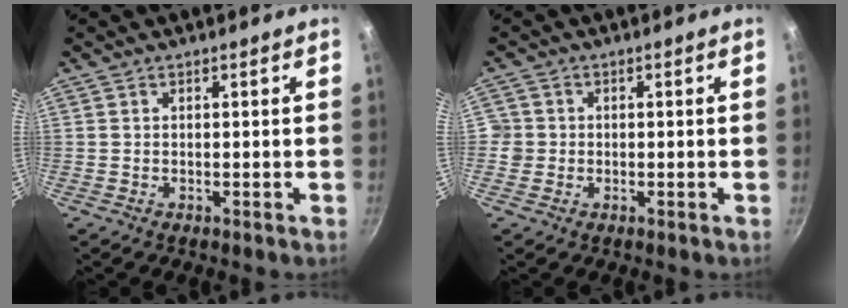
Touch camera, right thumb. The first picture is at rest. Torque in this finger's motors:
{"motor_torque": [0.20, 0.12, 0.44, 0.07, 0.03]}